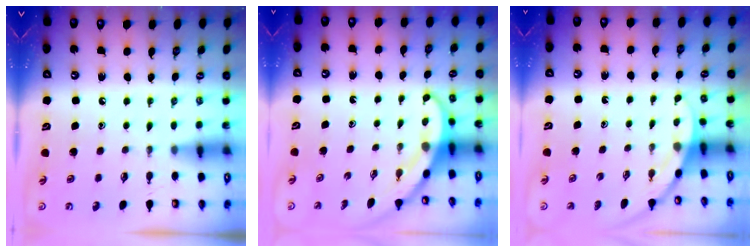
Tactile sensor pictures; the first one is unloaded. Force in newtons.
{"total": 3.8, "press": 3.8, "slide": 0.4}
{"total": 4.1, "press": 4.1, "slide": 0.3}